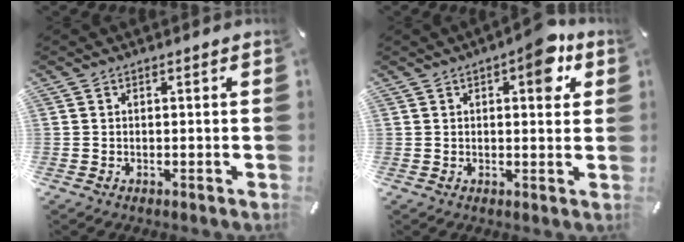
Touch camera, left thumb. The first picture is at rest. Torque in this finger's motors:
{"motor_torque": [1.68, 1.57, 1.05, -0.88, 0.29]}